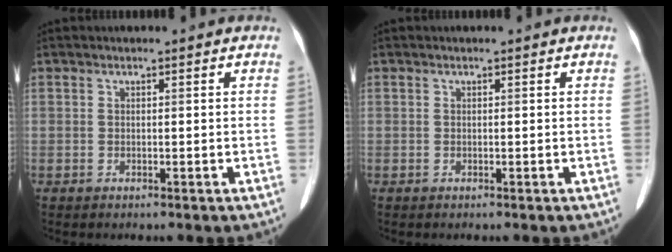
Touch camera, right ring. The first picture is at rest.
{"total": 0.0}